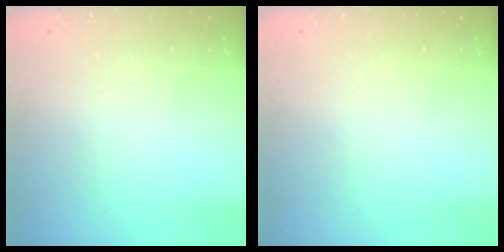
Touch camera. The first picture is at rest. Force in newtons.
{"total": 0.0}